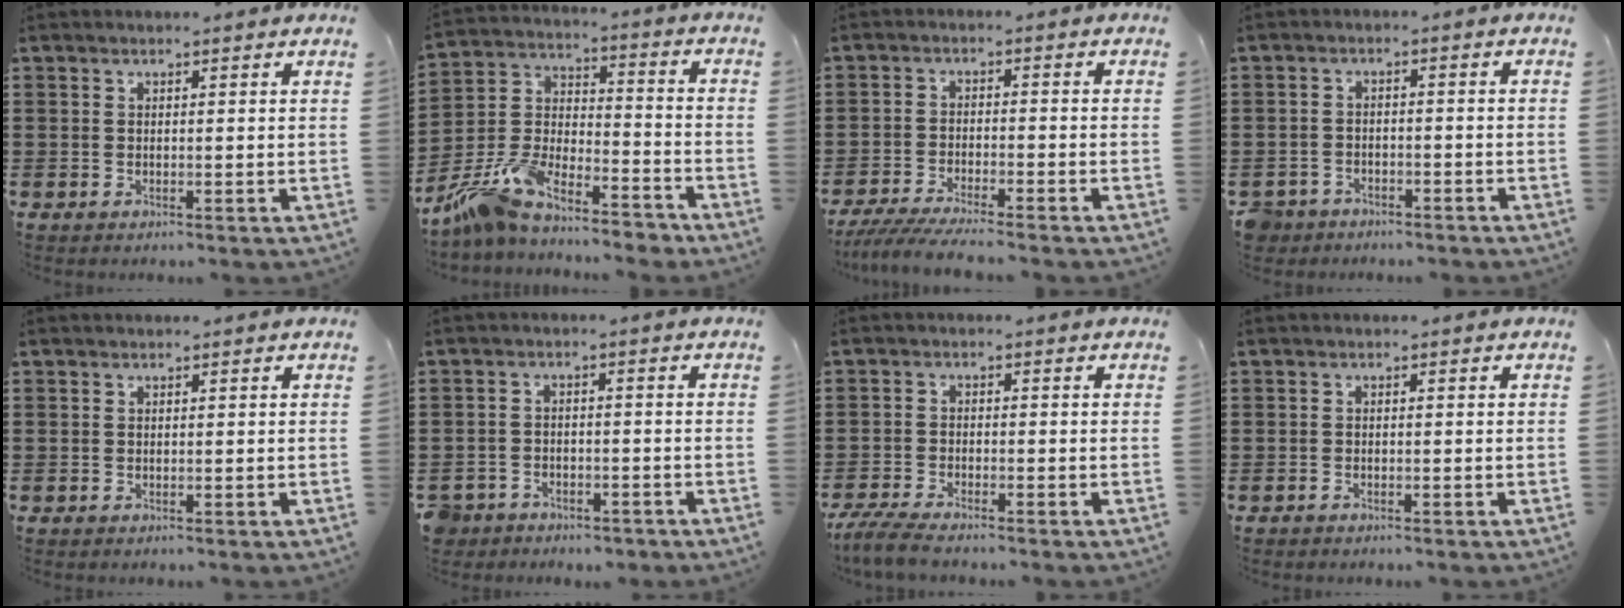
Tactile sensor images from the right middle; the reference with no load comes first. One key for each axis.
{"total": 10.0, "fx": -8.9, "fy": 2.3, "fz": 4.0, "tx": -0.090, "ty": 0.020, "tz": -0.180}
{"total": 4.7, "fx": -4.5, "fy": 0.1, "fz": 1.6, "tx": -0.042, "ty": -0.014, "tz": -0.090}
{"total": 2.8, "fx": -2.6, "fy": 0.9, "fz": 0.1, "tx": -0.016, "ty": -0.001, "tz": -0.060}
{"total": 0.0}
{"total": 3.0, "fx": -2.8, "fy": 1.1, "fz": 0.0, "tx": -0.008, "ty": 0.003, "tz": -0.061}
{"total": 4.3, "fx": -4.0, "fy": 0.4, "fz": 1.5, "tx": -0.047, "ty": -0.011, "tz": -0.084}
{"total": 0.7, "fx": -0.6, "fy": 0.2, "fz": 0.1, "tx": -0.004, "ty": -0.001, "tz": -0.013}